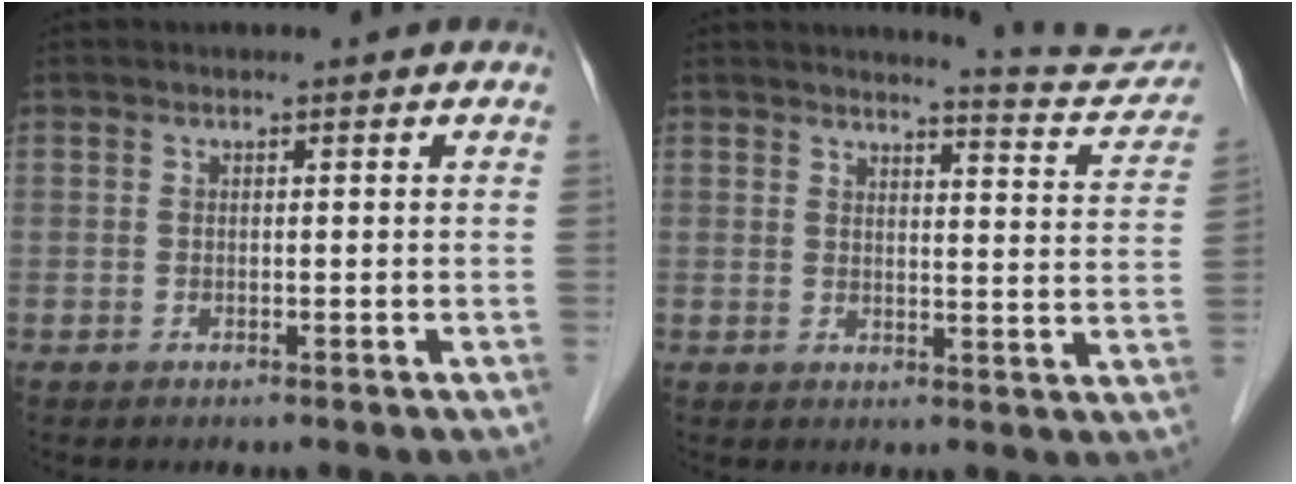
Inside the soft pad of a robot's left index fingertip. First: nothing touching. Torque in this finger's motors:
{"motor_torque": [0.00, -0.43, 0.03, 0.00]}